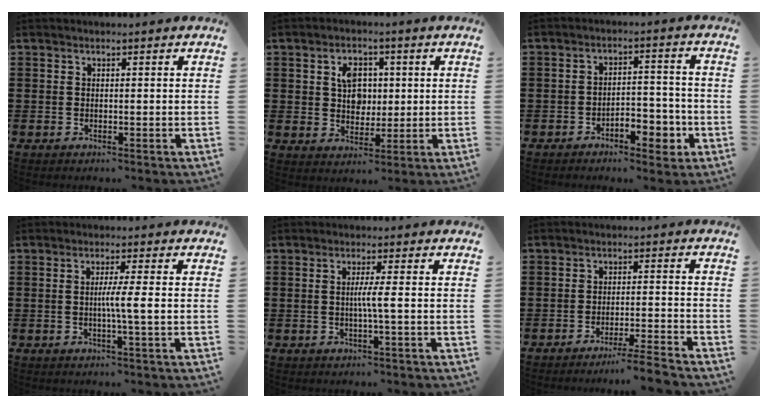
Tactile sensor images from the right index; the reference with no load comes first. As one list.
[{"total": 5.3, "force": [1.1, 4.0, 3.2], "torque": [-0.061, 0.010, 0.012]}, {"total": 5.1, "force": [-3.1, 2.4, 3.3], "torque": [-0.052, 0.016, -0.057]}, {"total": 4.0, "force": [-0.3, -0.4, 4.0], "torque": [-0.071, -0.008, -0.010]}, {"total": 3.0, "force": [-0.2, -0.4, 3.0], "torque": [-0.054, -0.008, -0.008]}, {"total": 4.3, "force": [-3.9, -0.8, 1.7], "torque": [-0.026, -0.013, -0.076]}]